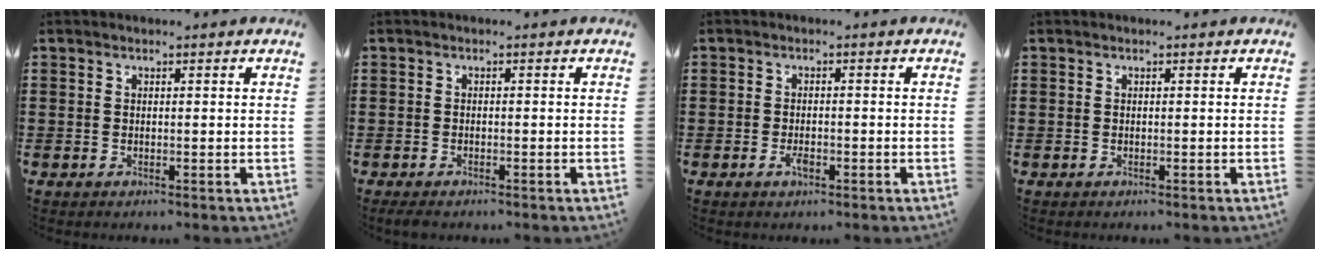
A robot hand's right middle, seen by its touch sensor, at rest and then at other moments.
{"total": 0.9, "force": [-0.7, 0.3, 0.4], "torque": [-0.010, -0.004, -0.014]}
{"total": 1.9, "force": [-0.9, 0.7, 1.5], "torque": [-0.037, -0.003, -0.020]}
{"total": 0.0}